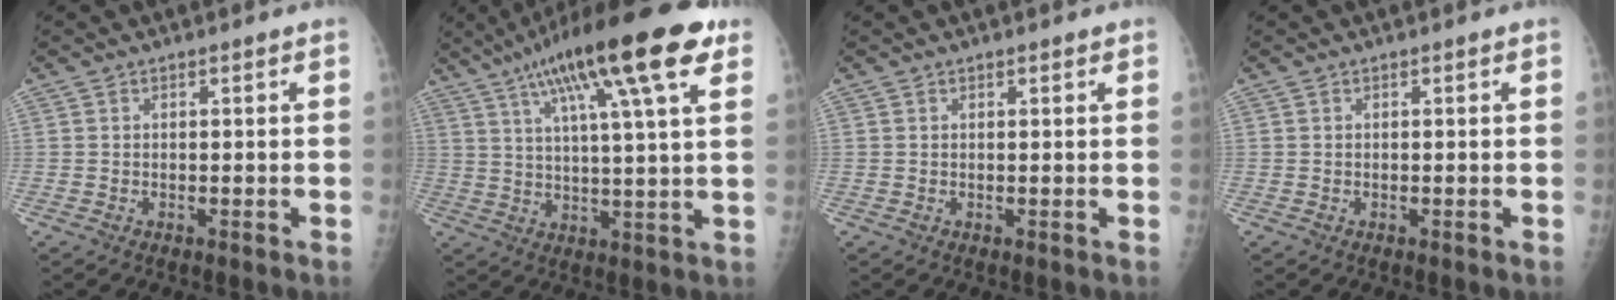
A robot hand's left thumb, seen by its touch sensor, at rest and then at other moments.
{"total": 20.6, "force": [10.8, 3.9, 17.1], "torque": [-0.273, -0.002, 0.167]}
{"total": 0.5, "force": [0.4, 0.2, 0.3], "torque": [-0.003, -0.001, 0.004]}
{"total": 0.0}